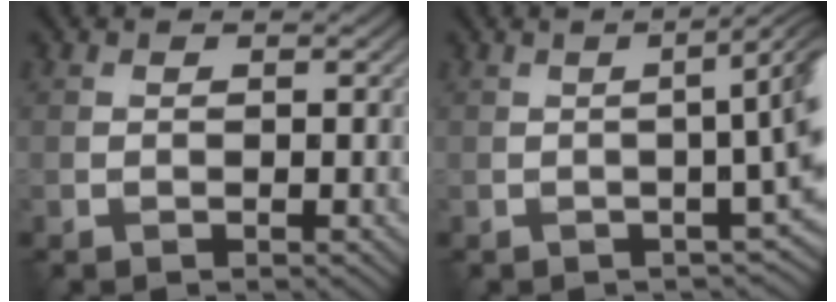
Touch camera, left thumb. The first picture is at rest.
{"total": 7.2, "force": [-0.5, 1.3, 7.0], "torque": [-0.070, 0.006, -0.003]}